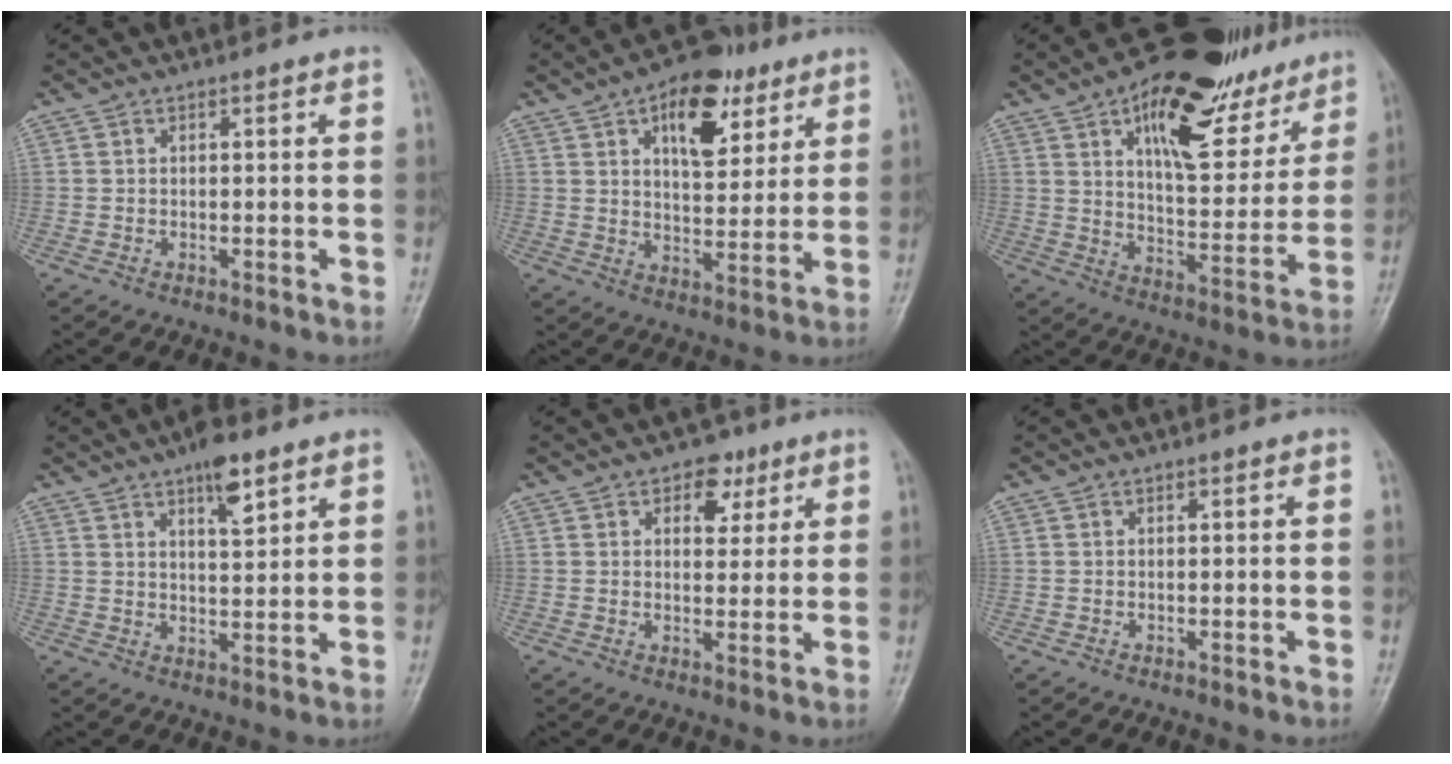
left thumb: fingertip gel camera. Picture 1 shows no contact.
{"total": 13.1, "force": [6.5, 7.0, 9.0], "torque": [-0.099, -0.020, 0.098]}
{"total": 23.4, "force": [13.2, 11.2, 15.7], "torque": [-0.174, -0.032, 0.204]}
{"total": 6.6, "force": [4.1, 2.2, 4.7], "torque": [-0.062, -0.021, 0.062]}
{"total": 5.5, "force": [2.8, 3.8, 2.8], "torque": [-0.005, -0.009, 0.036]}
{"total": 0.0}